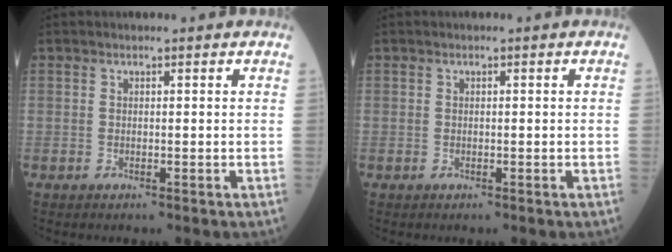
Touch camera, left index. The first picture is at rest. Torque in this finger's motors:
{"motor_torque": [0.19, 0.00, 0.02, 0.01]}